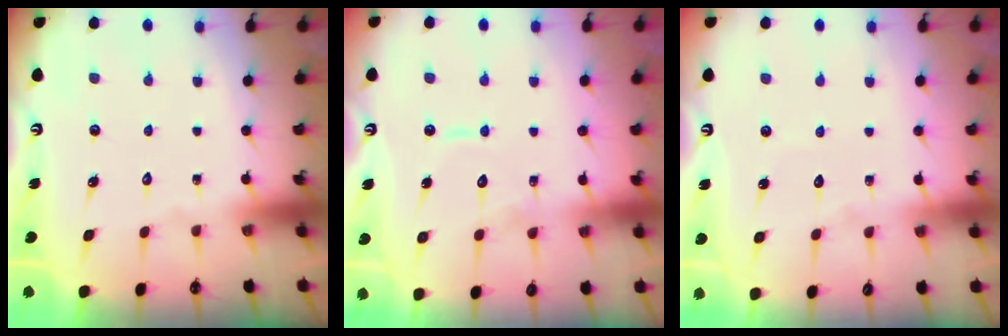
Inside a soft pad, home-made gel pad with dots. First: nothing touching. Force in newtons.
{"total": 7.6, "press": 7.6, "slide": 0.7}
{"total": 3.5, "press": 3.5, "slide": 0.3}